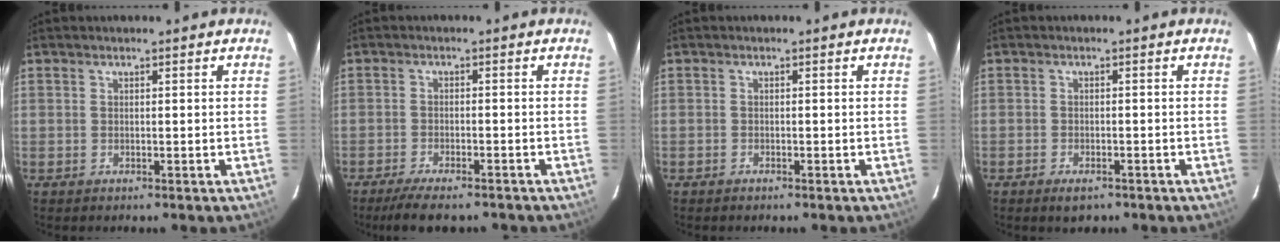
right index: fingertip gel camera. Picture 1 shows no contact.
{"total": 6.7, "force": [-5.3, 1.7, 3.8], "torque": [-0.088, -0.023, -0.085]}
{"total": 0.7, "force": [-0.6, 0.3, 0.0], "torque": [-0.003, 0.003, -0.011]}
{"total": 3.3, "force": [-2.3, 1.6, 1.7], "torque": [-0.039, -0.005, -0.036]}